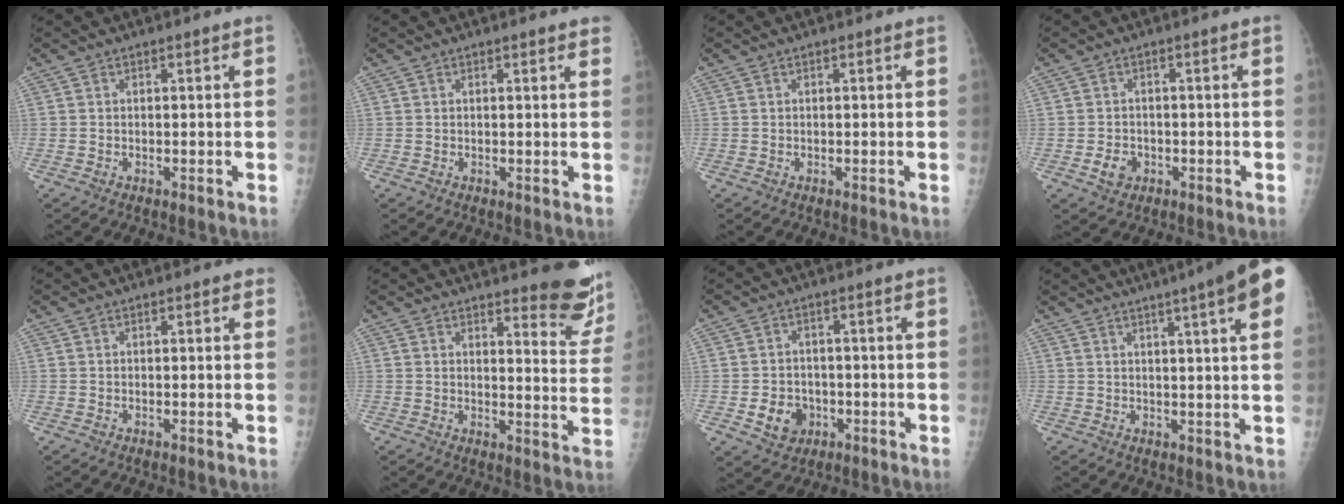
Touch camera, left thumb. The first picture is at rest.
{"total": 2.3, "force": [1.9, 0.3, 1.3], "torque": [-0.008, 0.002, 0.013]}
{"total": 0.0}
{"total": 3.3, "force": [-1.2, 2.7, 1.6], "torque": [-0.018, 0.005, -0.016]}
{"total": 0.6, "force": [0.3, 0.3, 0.4], "torque": [-0.005, 0.001, 0.000]}
{"total": 11.0, "force": [9.2, 2.7, 5.3], "torque": [-0.026, -0.073, 0.097]}
{"total": 6.2, "force": [-1.9, 5.2, 2.8], "torque": [-0.024, 0.010, -0.025]}
{"total": 13.7, "force": [7.6, 1.1, 11.3], "torque": [-0.141, -0.002, 0.081]}